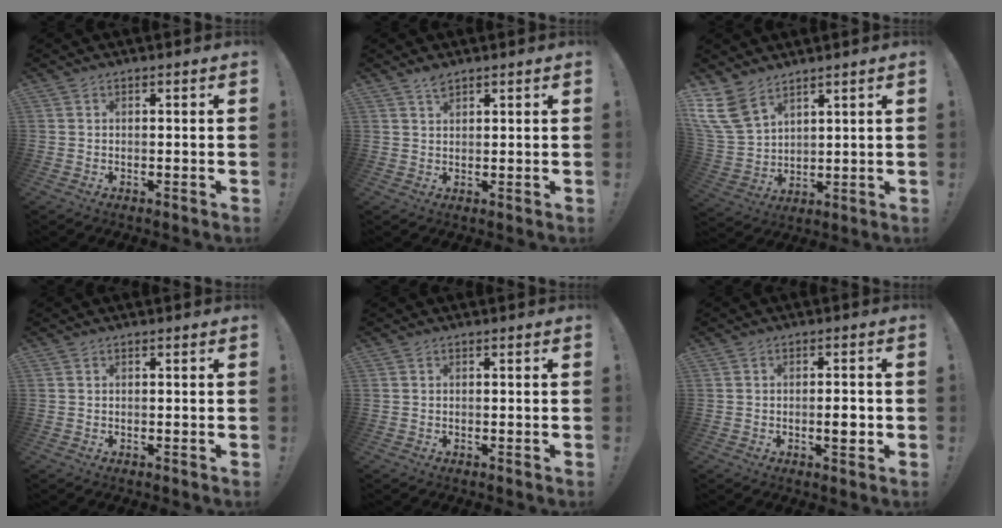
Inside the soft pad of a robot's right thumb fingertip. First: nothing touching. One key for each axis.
{"total": 2.4, "fx": 2.0, "fy": 0.7, "fz": 1.1, "tx": -0.009, "ty": -0.013, "tz": 0.034}
{"total": 11.4, "fx": 7.9, "fy": 6.1, "fz": 5.6, "tx": -0.127, "ty": -0.044, "tz": 0.156}
{"total": 0.0}
{"total": 0.0}
{"total": 3.9, "fx": -0.9, "fy": 1.1, "fz": 3.7, "tx": -0.045, "ty": 0.000, "tz": -0.019}